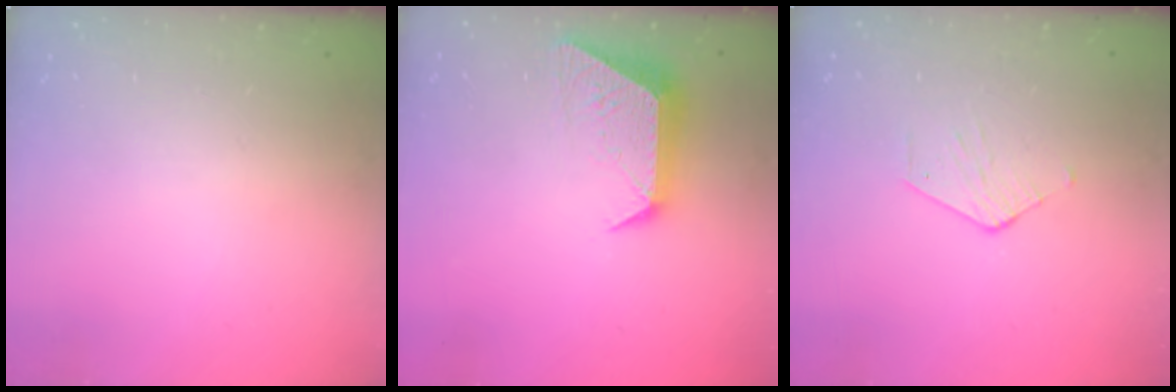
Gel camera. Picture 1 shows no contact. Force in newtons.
{"total": 10.9, "press": 10.8, "slide": 1.0}
{"total": 2.5, "press": 2.5, "slide": 0.2}